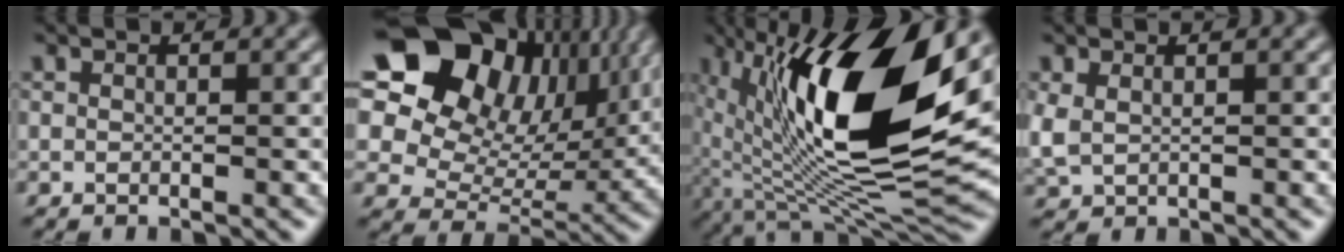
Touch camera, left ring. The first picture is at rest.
{"total": 15.2, "force": [7.4, 10.6, 8.0], "torque": [-0.156, 0.038, 0.127]}
{"total": 14.8, "force": [3.8, 5.4, 13.3], "torque": [-0.230, -0.007, 0.065]}
{"total": 2.2, "force": [0.0, 1.7, 1.5], "torque": [-0.045, 0.000, 0.009]}